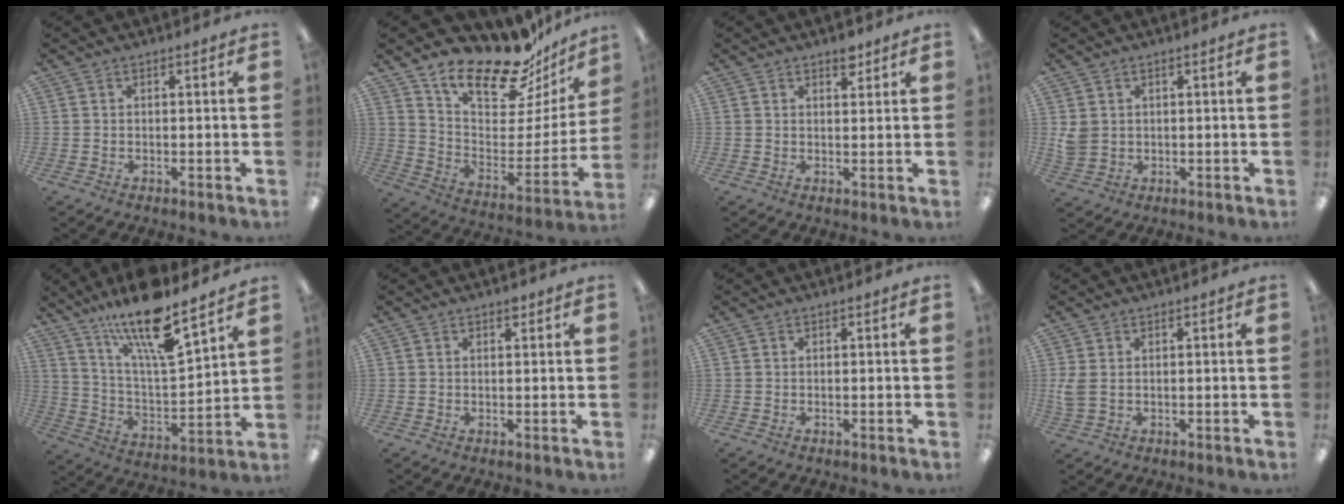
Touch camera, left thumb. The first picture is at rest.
{"total": 20.2, "force": [17.2, 6.7, 8.2], "torque": [-0.124, -0.142, 0.293]}
{"total": 3.4, "force": [2.6, 1.7, 1.4], "torque": [0.001, -0.014, 0.041]}
{"total": 3.5, "force": [1.0, 3.1, 1.3], "torque": [-0.019, 0.001, 0.020]}
{"total": 18.1, "force": [13.8, 4.1, 10.9], "torque": [-0.196, -0.086, 0.231]}
{"total": 1.3, "force": [1.0, 0.6, 0.6], "torque": [0.004, -0.007, 0.015]}
{"total": 0.0}
{"total": 3.6, "force": [0.5, 2.3, 2.7], "torque": [-0.059, -0.004, 0.004]}